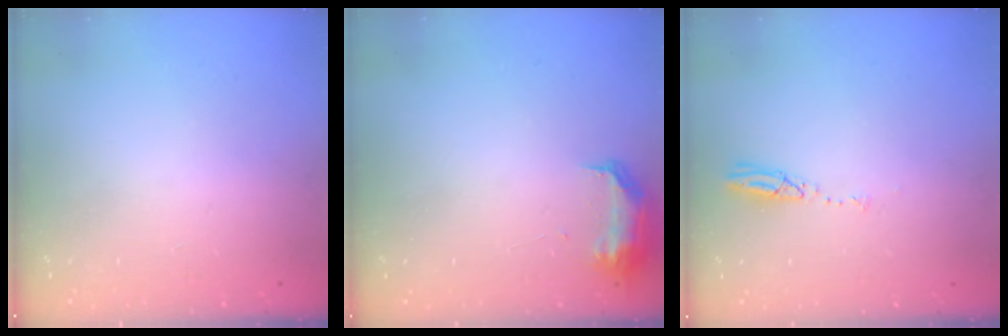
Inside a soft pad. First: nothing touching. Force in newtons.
{"total": 8.5, "press": 8.4, "slide": 0.9}
{"total": 3.6, "press": 3.6, "slide": 0.2}